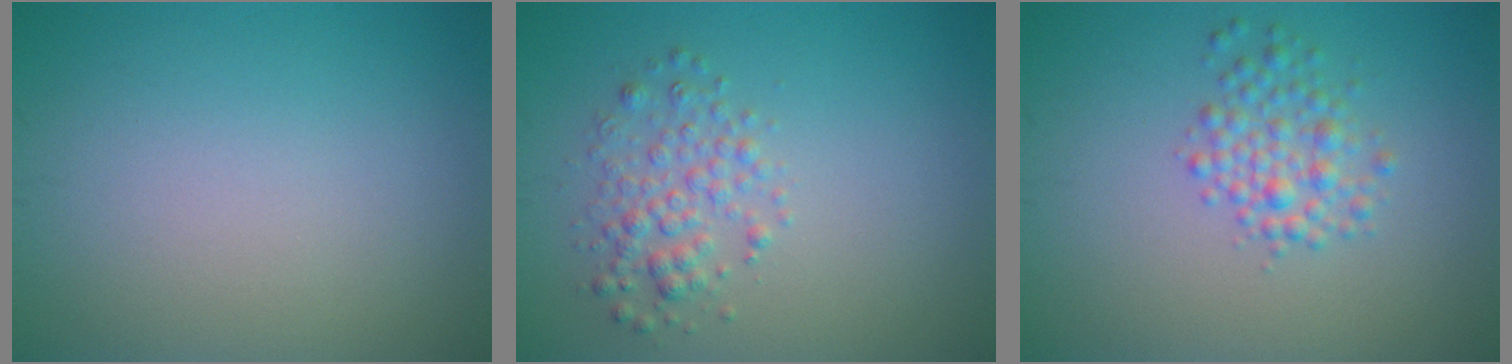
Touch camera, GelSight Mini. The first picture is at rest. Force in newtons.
{"total": 2.6, "press": 2.6, "slide": 0.0}
{"total": 2.7, "press": 2.7, "slide": 0.1}